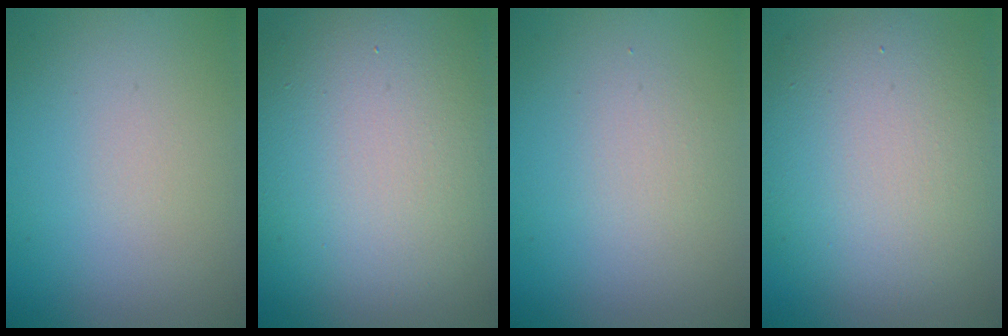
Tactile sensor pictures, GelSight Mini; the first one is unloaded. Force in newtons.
{"total": 17.3, "press": 17.3, "slide": 1.4}
{"total": 1.4, "press": 1.4, "slide": 0.0}
{"total": 10.1, "press": 10.1, "slide": 0.5}